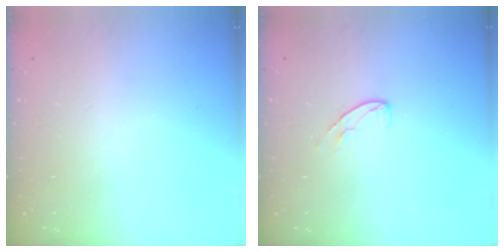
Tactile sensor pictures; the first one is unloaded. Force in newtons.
{"total": 5.8, "press": 5.8, "slide": 0.4}